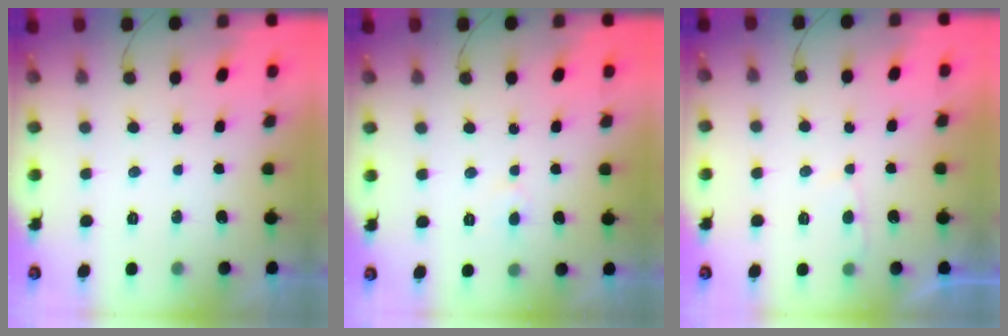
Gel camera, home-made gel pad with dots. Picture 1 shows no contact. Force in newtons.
{"total": 2.2, "press": 2.2, "slide": 0.2}
{"total": 2.4, "press": 2.4, "slide": 0.4}